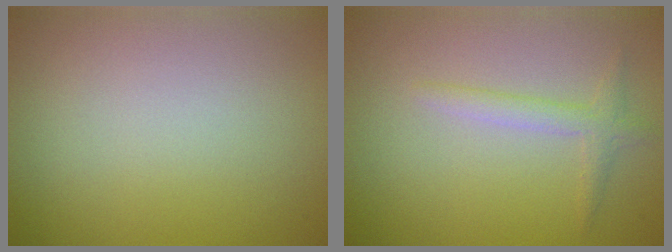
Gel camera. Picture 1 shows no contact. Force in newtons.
{"total": 1.7, "press": 1.7, "slide": 0.1}